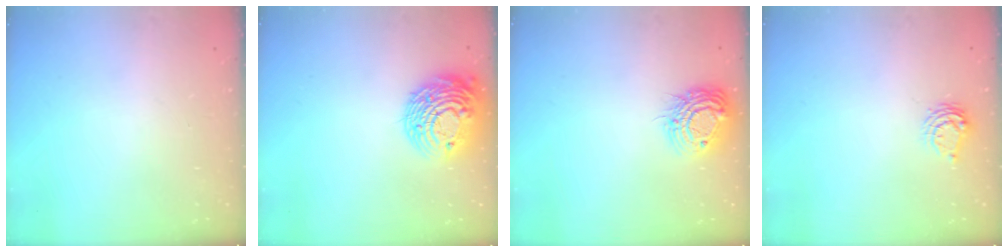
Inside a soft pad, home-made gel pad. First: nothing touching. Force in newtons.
{"total": 14.3, "press": 14.2, "slide": 1.2}
{"total": 12.7, "press": 12.7, "slide": 0.9}
{"total": 6.9, "press": 6.9, "slide": 0.7}